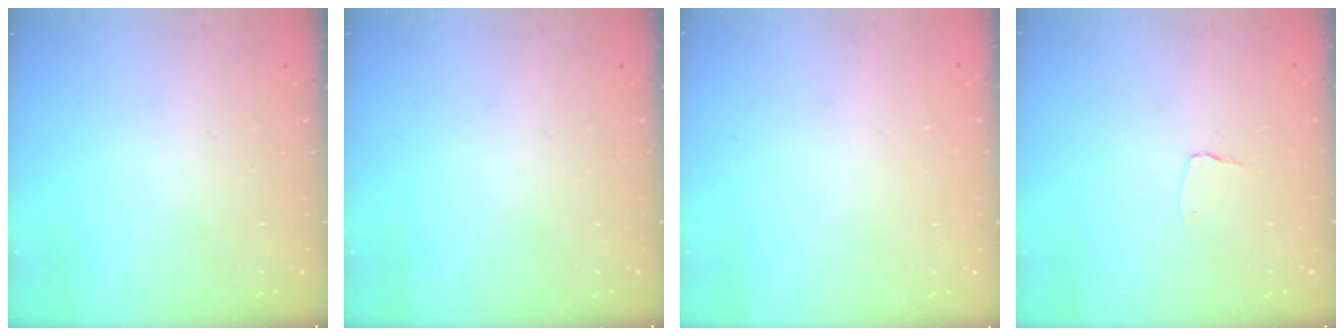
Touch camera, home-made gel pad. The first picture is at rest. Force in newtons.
{"total": 0.0}
{"total": 0.0}
{"total": 2.6, "press": 2.6, "slide": 0.2}